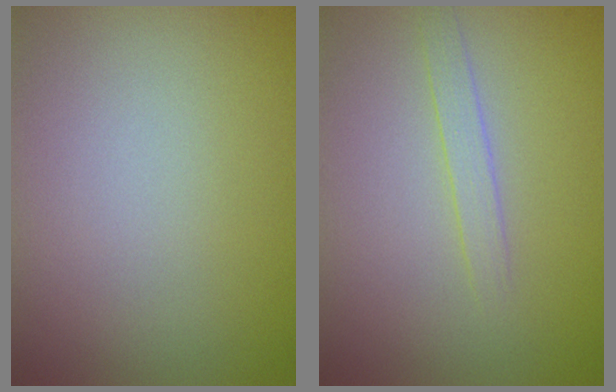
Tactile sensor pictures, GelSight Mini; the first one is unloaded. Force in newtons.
{"total": 1.3, "press": 1.3, "slide": 0.1}